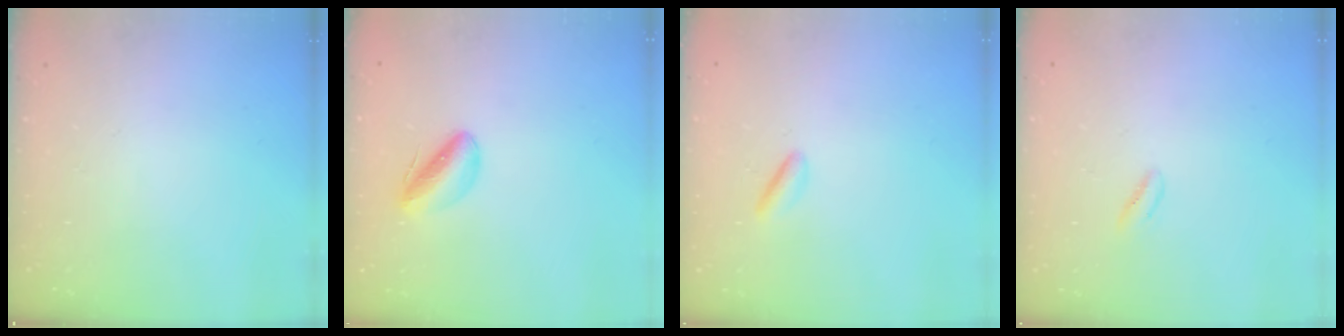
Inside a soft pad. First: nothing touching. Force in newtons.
{"total": 5.8, "press": 5.5, "slide": 1.9}
{"total": 2.2, "press": 2.1, "slide": 0.6}
{"total": 1.8, "press": 1.6, "slide": 0.9}